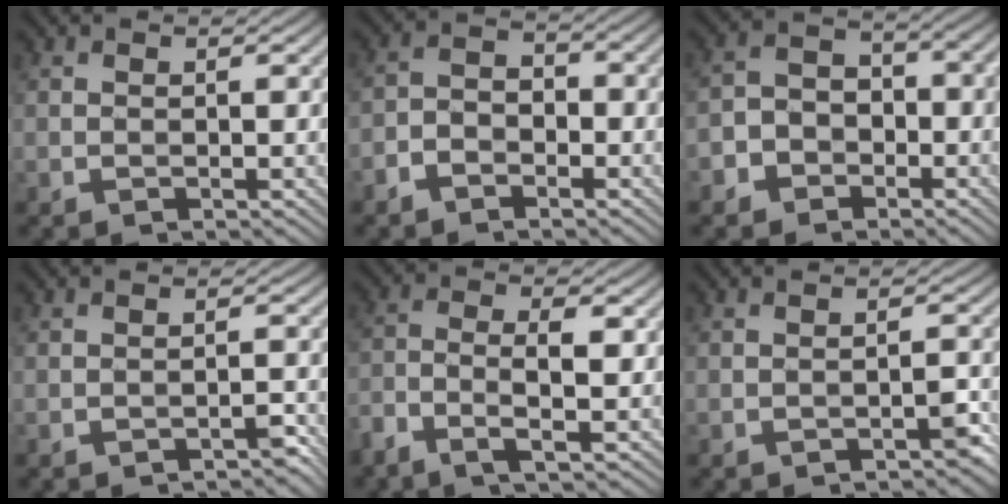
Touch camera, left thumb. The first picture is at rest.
{"total": 3.3, "force": [-2.4, 1.8, 1.5], "torque": [-0.029, 0.004, -0.056]}
{"total": 5.1, "force": [-3.0, 3.7, 1.8], "torque": [-0.027, 0.002, -0.067]}
{"total": 1.6, "force": [-1.3, 0.3, 0.8], "torque": [-0.008, 0.007, -0.019]}
{"total": 4.7, "force": [-2.1, 1.3, 4.0], "torque": [-0.089, 0.000, -0.048]}
{"total": 2.1, "force": [-1.5, 0.6, 1.3], "torque": [-0.017, 0.008, -0.021]}